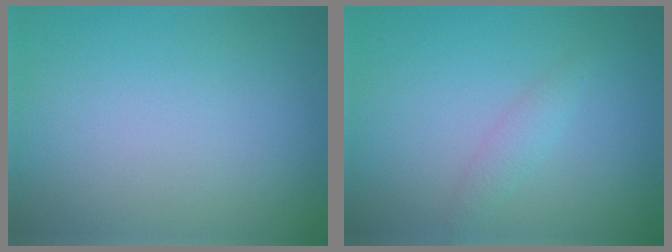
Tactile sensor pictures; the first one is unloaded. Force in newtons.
{"total": 1.3, "press": 1.3, "slide": 0.1}